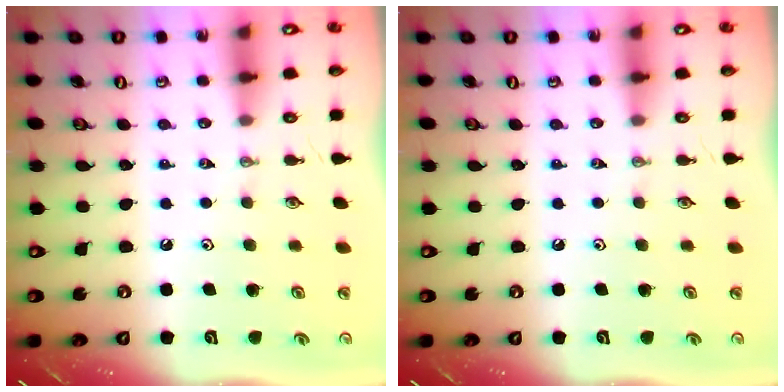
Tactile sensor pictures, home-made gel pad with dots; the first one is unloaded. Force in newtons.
{"total": 0.0}